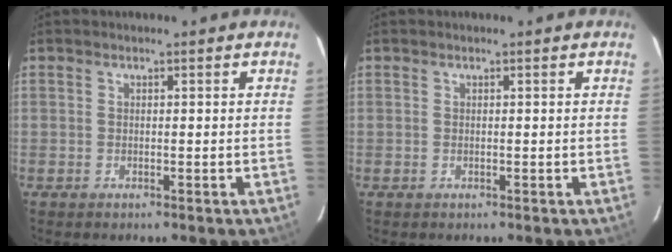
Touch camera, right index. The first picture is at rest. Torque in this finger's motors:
{"motor_torque": [0.02, 0.06, 0.00, 0.00]}